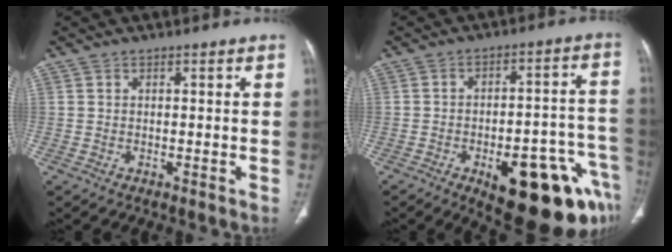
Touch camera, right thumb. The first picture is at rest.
{"total": 21.9, "force": [-10.8, 8.5, 17.2], "torque": [-0.142, 0.065, -0.132]}